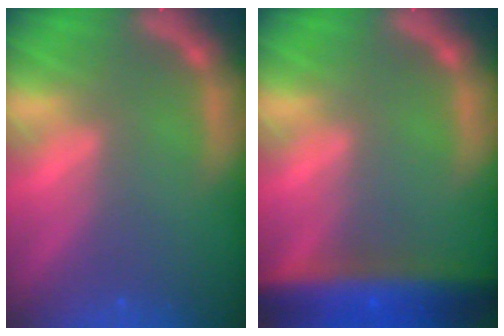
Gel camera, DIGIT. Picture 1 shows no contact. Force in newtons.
{"total": 9.0}